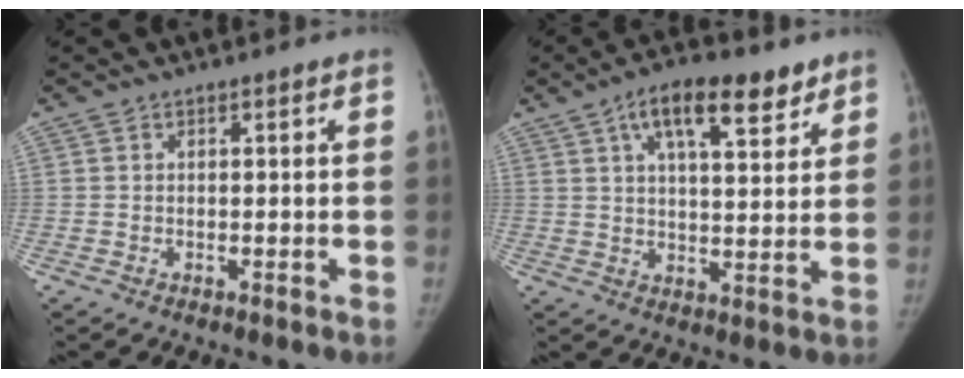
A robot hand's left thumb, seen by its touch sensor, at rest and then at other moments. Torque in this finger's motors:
{"motor_torque": [0.03, 0.10, 0.60, -0.12, 0.07]}